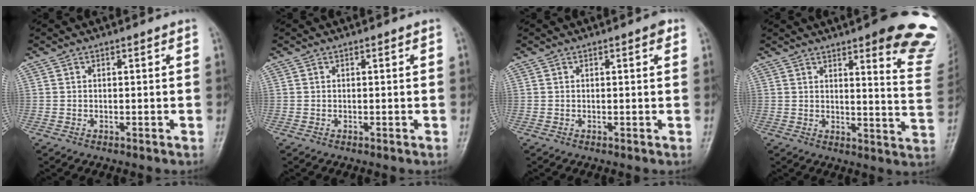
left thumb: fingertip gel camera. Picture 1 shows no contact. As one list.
[{"total": 0.0}, {"total": 1.4, "force": [0.7, 0.4, 1.1], "torque": [-0.016, 0.000, 0.006]}, {"total": 18.7, "force": [12.6, 3.8, 13.2], "torque": [-0.128, -0.068, 0.138]}]